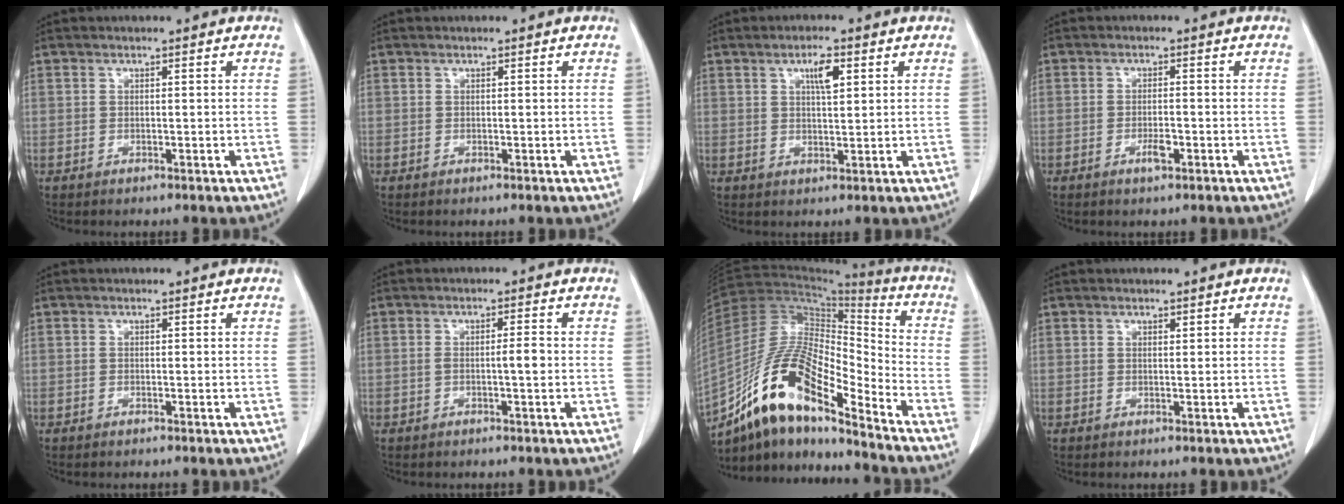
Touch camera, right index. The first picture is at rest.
{"total": 0.0}
{"total": 3.9, "force": [1.7, 0.9, 3.4], "torque": [-0.060, 0.001, 0.030]}
{"total": 2.4, "force": [-1.1, 0.6, 2.0], "torque": [-0.035, 0.000, -0.017]}
{"total": 0.0}
{"total": 2.1, "force": [-0.5, 0.1, 2.1], "torque": [-0.034, 0.002, -0.009]}
{"total": 17.2, "force": [-11.9, 3.9, 11.7], "torque": [-0.227, 0.022, -0.212]}
{"total": 0.0}